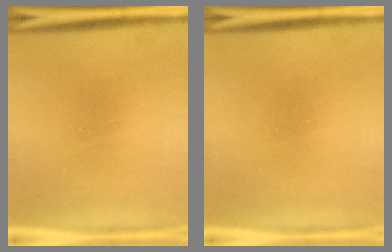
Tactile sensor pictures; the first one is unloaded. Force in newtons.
{"total": 0.0}